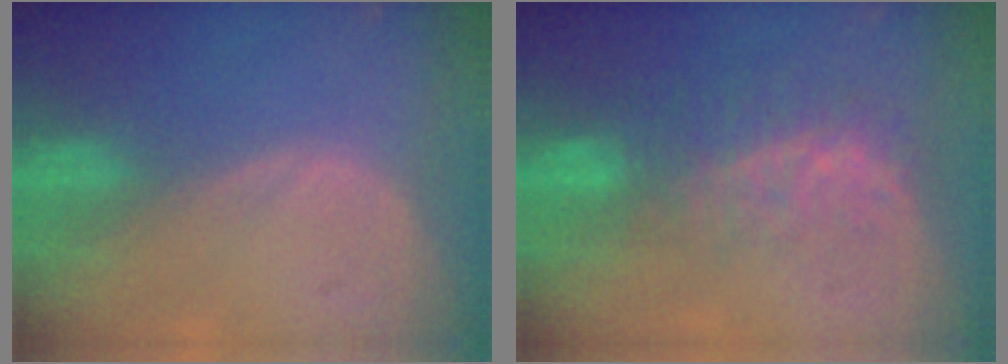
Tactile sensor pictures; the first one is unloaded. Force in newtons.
{"total": 8.3, "press": 7.2, "slide": 4.1}